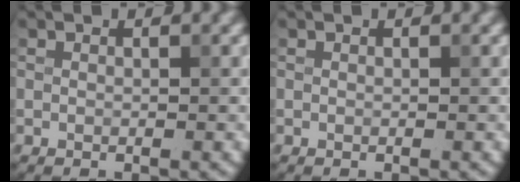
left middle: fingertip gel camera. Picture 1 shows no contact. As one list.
[{"total": 0.0}]